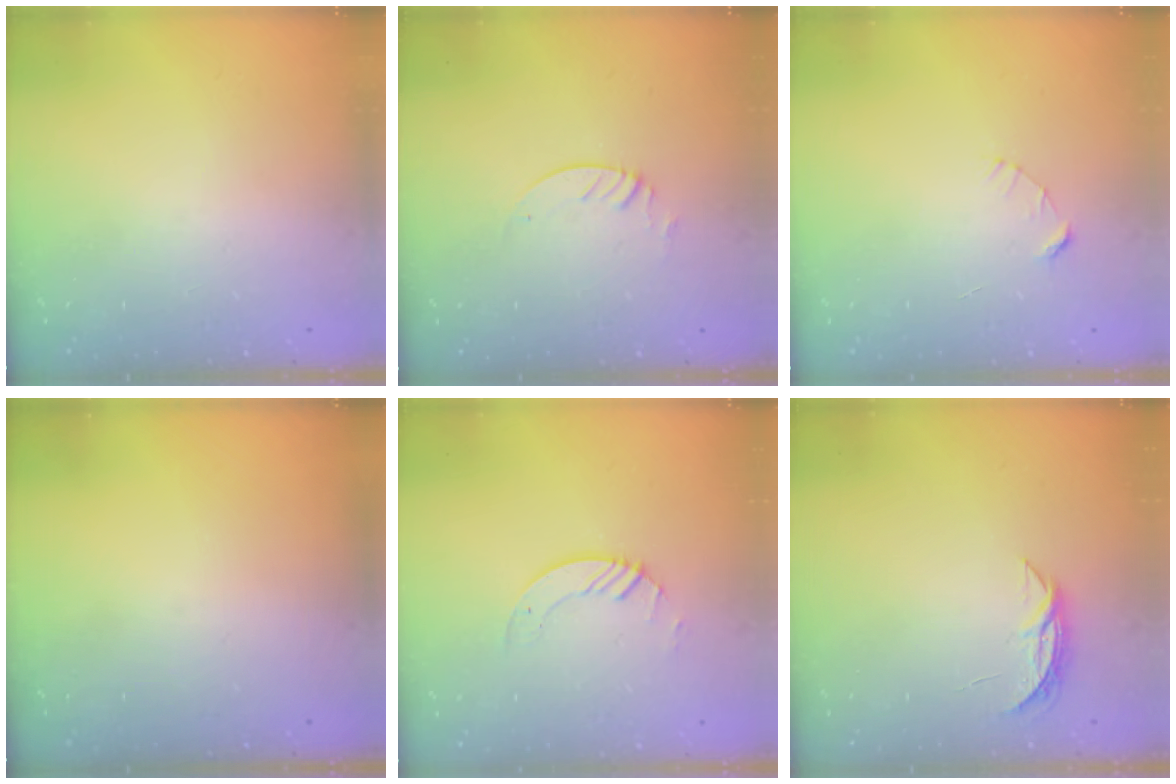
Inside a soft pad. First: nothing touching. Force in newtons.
{"total": 2.3, "press": 2.3, "slide": 0.2}
{"total": 2.4, "press": 2.4, "slide": 0.2}
{"total": 0.0}
{"total": 2.8, "press": 2.8, "slide": 0.3}
{"total": 4.8, "press": 4.7, "slide": 0.5}